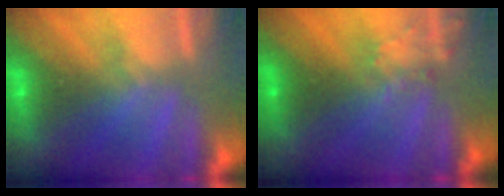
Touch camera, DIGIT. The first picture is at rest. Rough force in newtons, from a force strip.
{"total": 2.4}